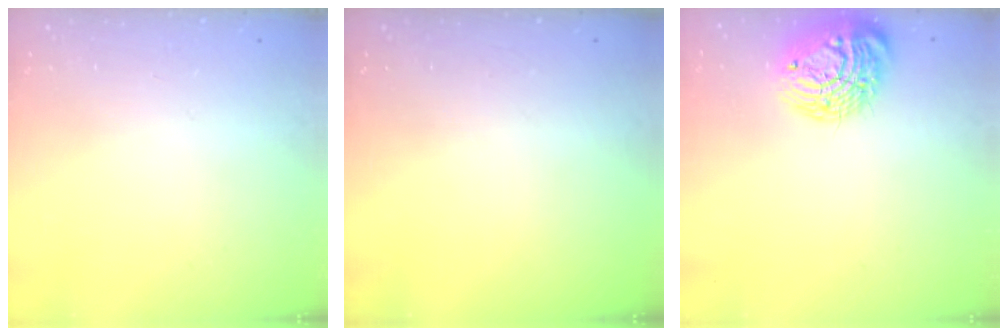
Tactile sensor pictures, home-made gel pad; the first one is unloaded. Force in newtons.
{"total": 0.0}
{"total": 15.5, "press": 15.4, "slide": 1.1}